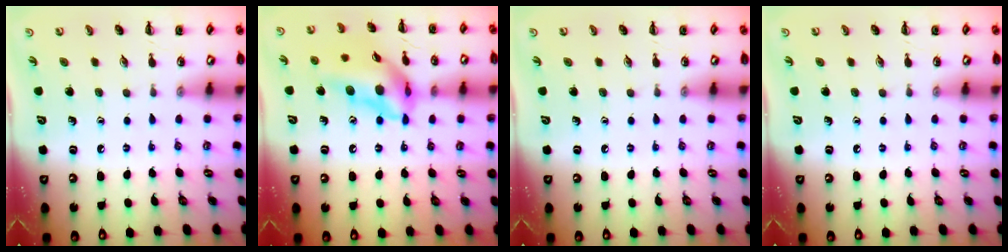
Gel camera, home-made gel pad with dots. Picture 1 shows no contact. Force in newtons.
{"total": 16.7, "press": 16.2, "slide": 4.1}
{"total": 0.0}
{"total": 0.0}